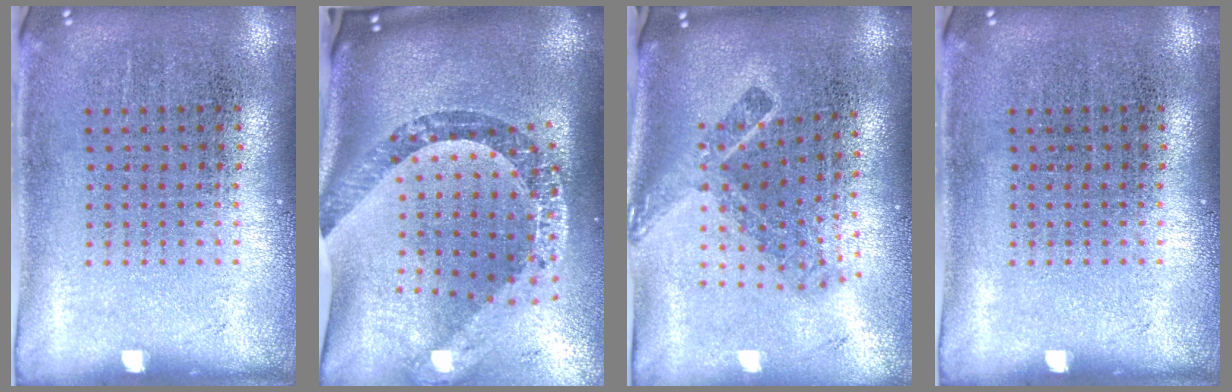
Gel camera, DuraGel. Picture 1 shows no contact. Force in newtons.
{"total": 3.5, "press": 2.5, "slide": 2.5}
{"total": 2.2, "press": 1.5, "slide": 1.6}
{"total": 0.0}